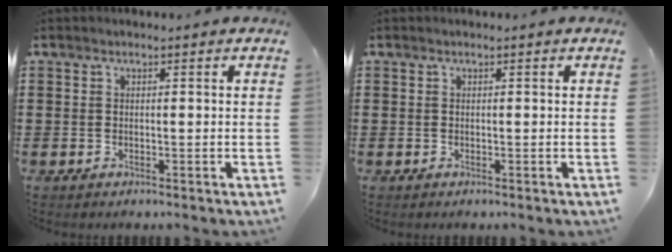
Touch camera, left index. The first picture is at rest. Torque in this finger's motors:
{"motor_torque": [-0.02, -0.01, 0.00, 0.00]}